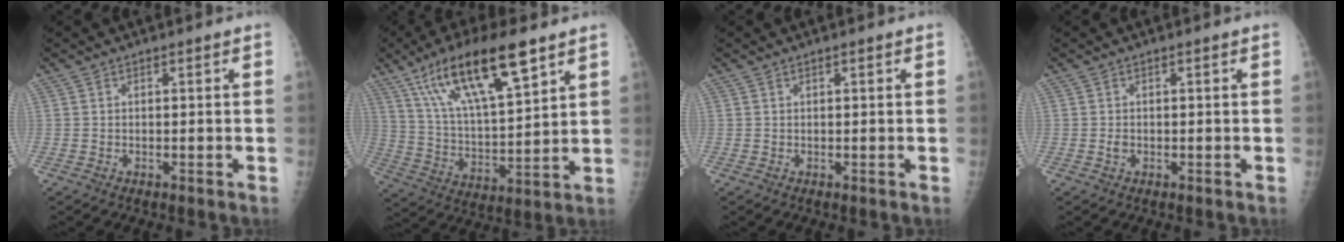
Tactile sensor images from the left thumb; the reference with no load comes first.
{"total": 19.2, "force": [11.1, 5.3, 14.7], "torque": [-0.243, -0.034, 0.209]}
{"total": 0.5, "force": [0.2, 0.1, 0.4], "torque": [-0.007, 0.000, 0.004]}
{"total": 1.0, "force": [-0.2, 0.7, 0.7], "torque": [-0.008, 0.001, -0.002]}